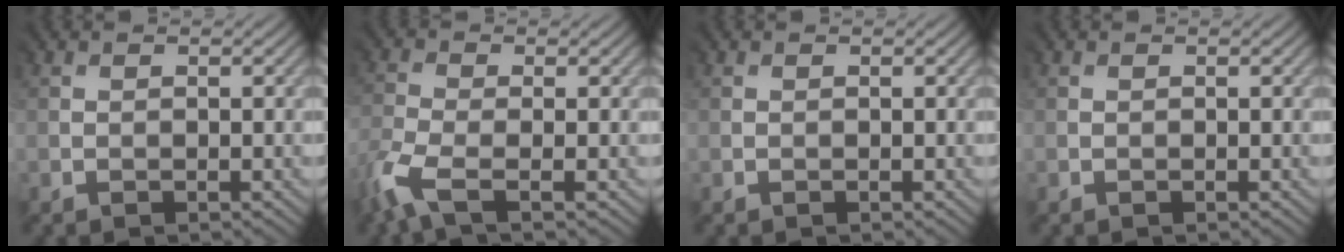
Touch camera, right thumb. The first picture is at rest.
{"total": 5.7, "force": [-3.3, 2.1, 4.1], "torque": [-0.108, -0.013, -0.075]}
{"total": 0.0}
{"total": 0.0}